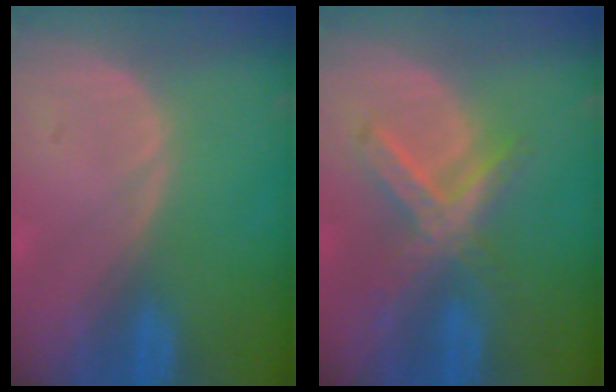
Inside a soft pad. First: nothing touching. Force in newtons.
{"total": 7.0, "press": 6.2, "slide": 3.3}